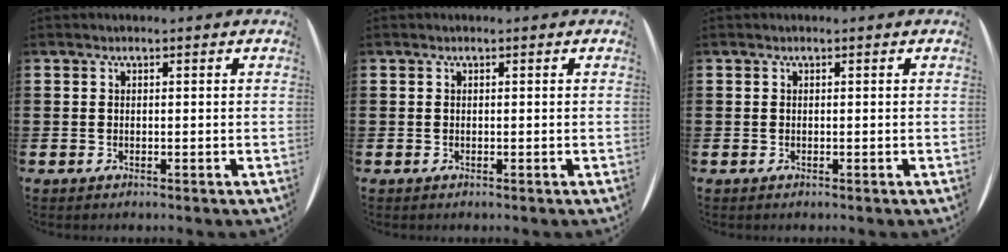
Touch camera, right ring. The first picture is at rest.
{"total": 0.0}
{"total": 0.0}